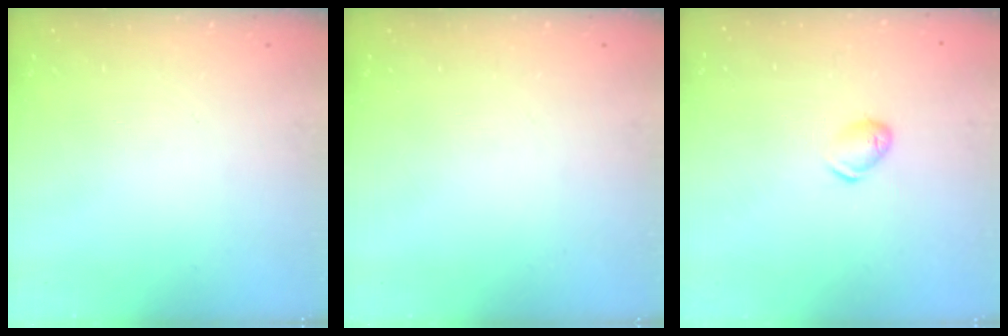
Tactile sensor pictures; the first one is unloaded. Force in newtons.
{"total": 0.0}
{"total": 5.6, "press": 5.5, "slide": 1.0}